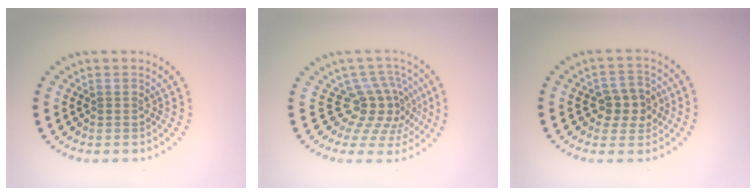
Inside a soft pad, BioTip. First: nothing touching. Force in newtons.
{"total": 4.2, "press": 2.9, "slide": 3.0}
{"total": 3.1, "press": 3.0, "slide": 0.8}